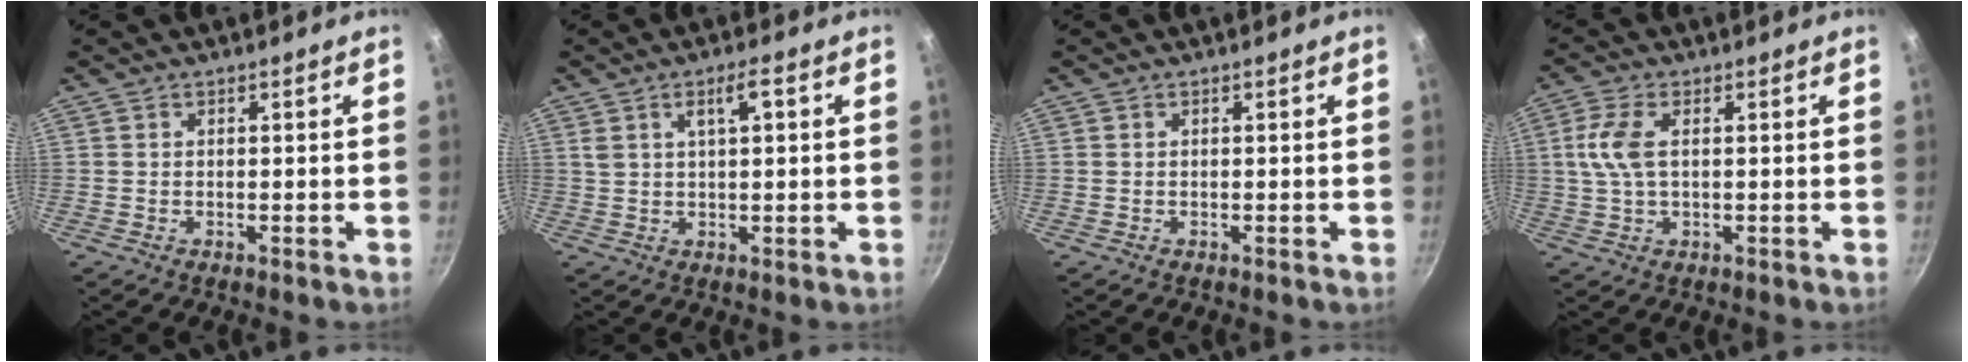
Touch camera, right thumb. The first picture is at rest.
{"total": 4.4, "force": [1.6, 1.3, 3.9], "torque": [-0.062, 0.009, 0.031]}
{"total": 0.0}
{"total": 6.3, "force": [1.0, 3.1, 5.4], "torque": [-0.120, 0.009, 0.017]}